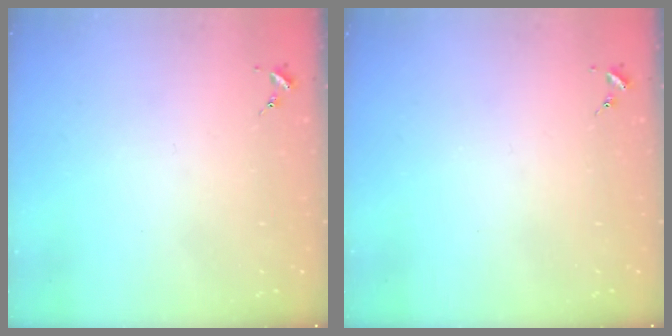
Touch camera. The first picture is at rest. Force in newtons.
{"total": 0.0}